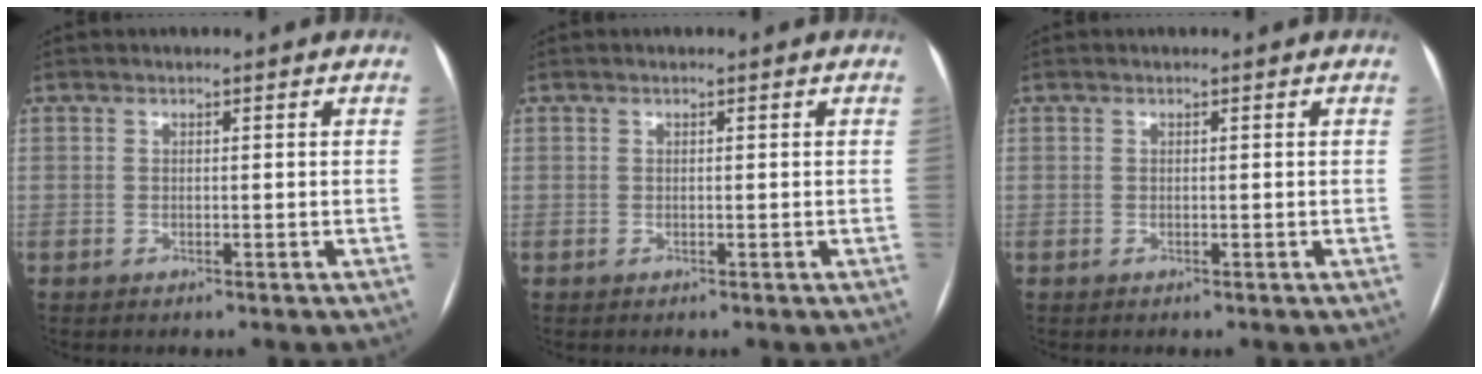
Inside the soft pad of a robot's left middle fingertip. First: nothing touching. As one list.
[{"total": 0.0}, {"total": 0.0}]